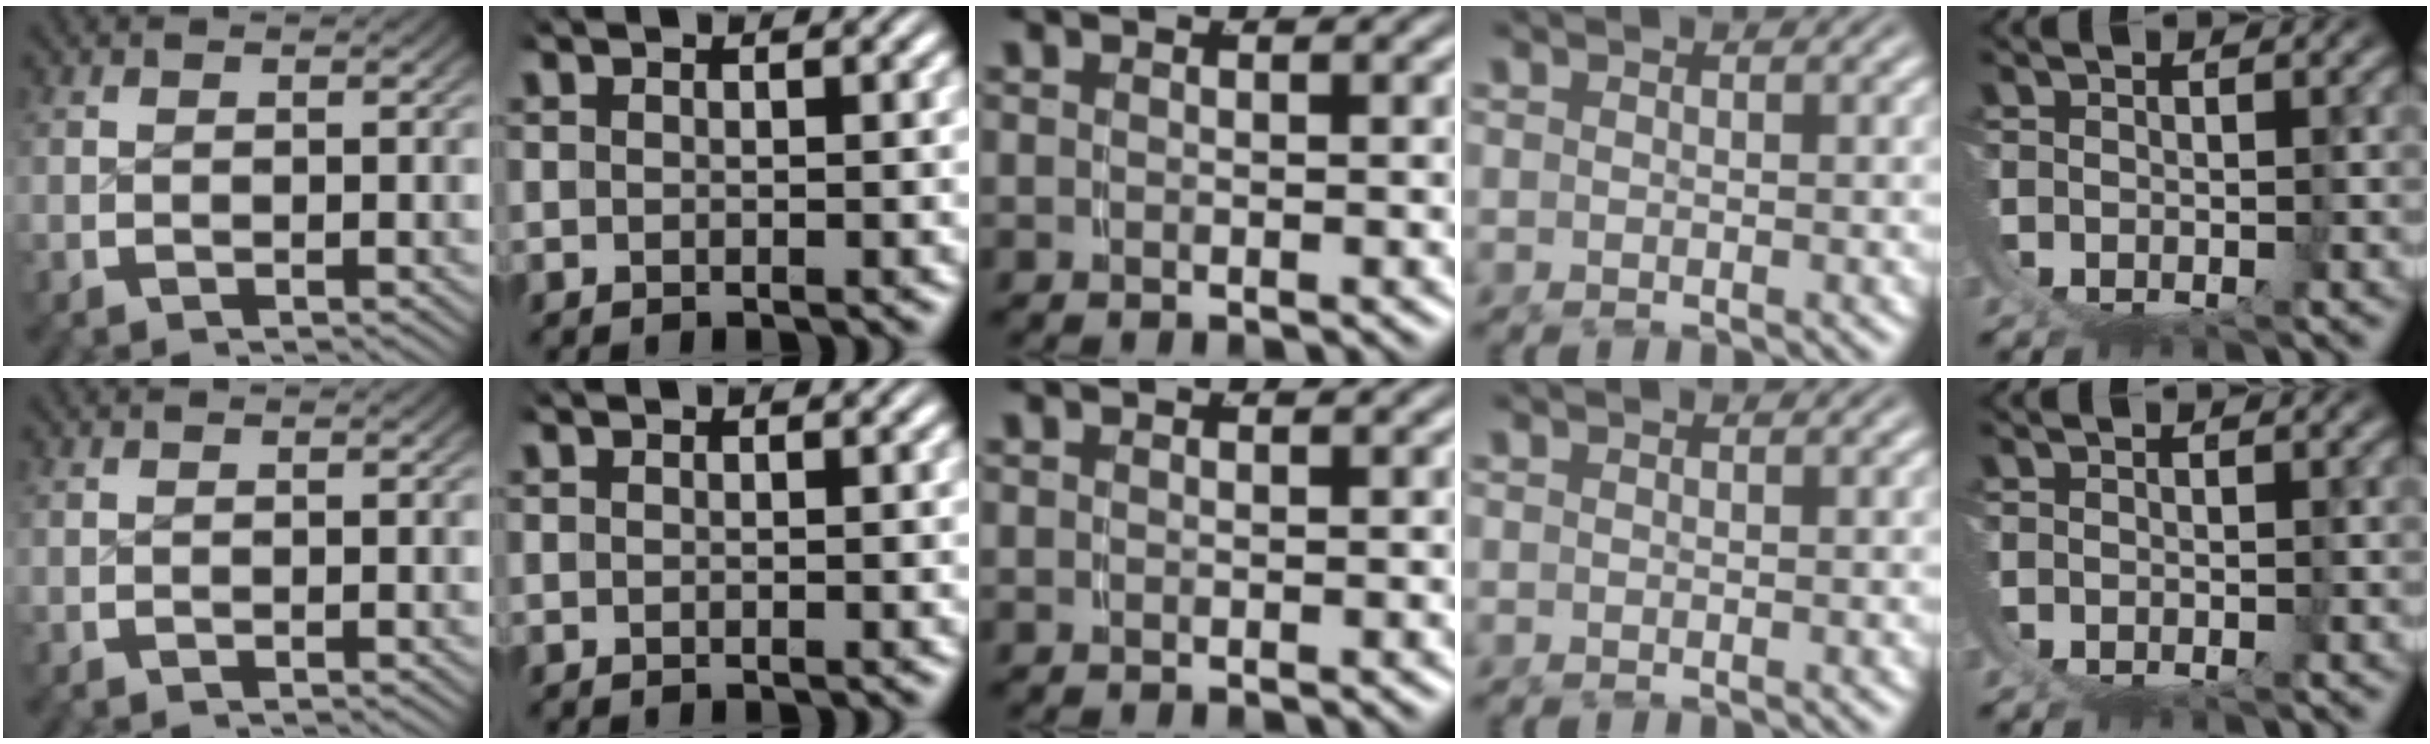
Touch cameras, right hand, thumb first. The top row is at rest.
{}